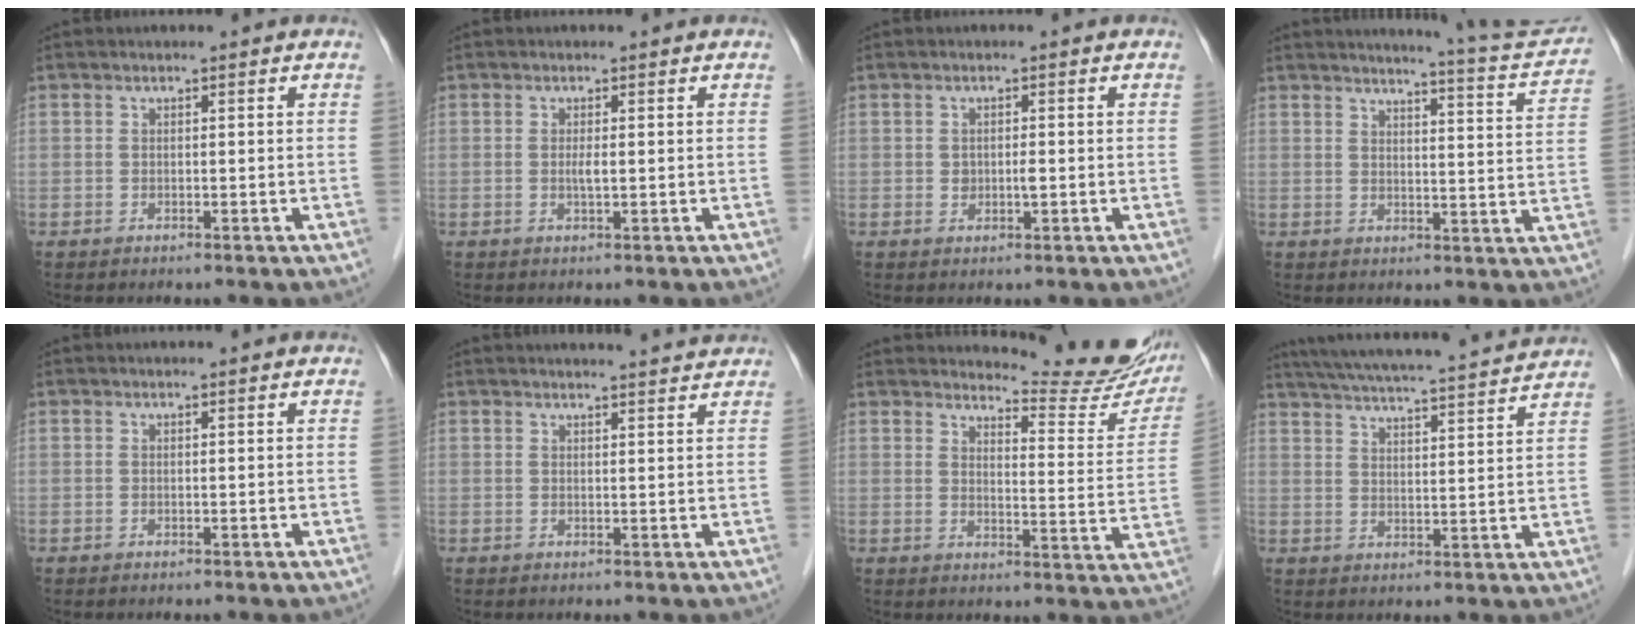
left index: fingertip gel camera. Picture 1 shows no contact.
{"total": 1.1, "force": [0.0, 0.1, 1.1], "torque": [-0.025, -0.002, 0.000]}
{"total": 1.4, "force": [-0.1, 0.7, 1.1], "torque": [-0.018, -0.002, 0.000]}
{"total": 10.9, "force": [10.6, -0.7, 2.5], "torque": [-0.039, -0.042, 0.122]}
{"total": 0.8, "force": [0.8, 0.0, 0.2], "torque": [-0.009, 0.004, 0.010]}
{"total": 6.7, "force": [6.5, -0.1, 1.6], "torque": [-0.021, 0.009, 0.065]}
{"total": 14.4, "force": [13.8, 1.6, 3.5], "torque": [-0.037, -0.077, 0.150]}
{"total": 19.3, "force": [17.8, 0.5, 7.5], "torque": [-0.134, 0.012, 0.246]}